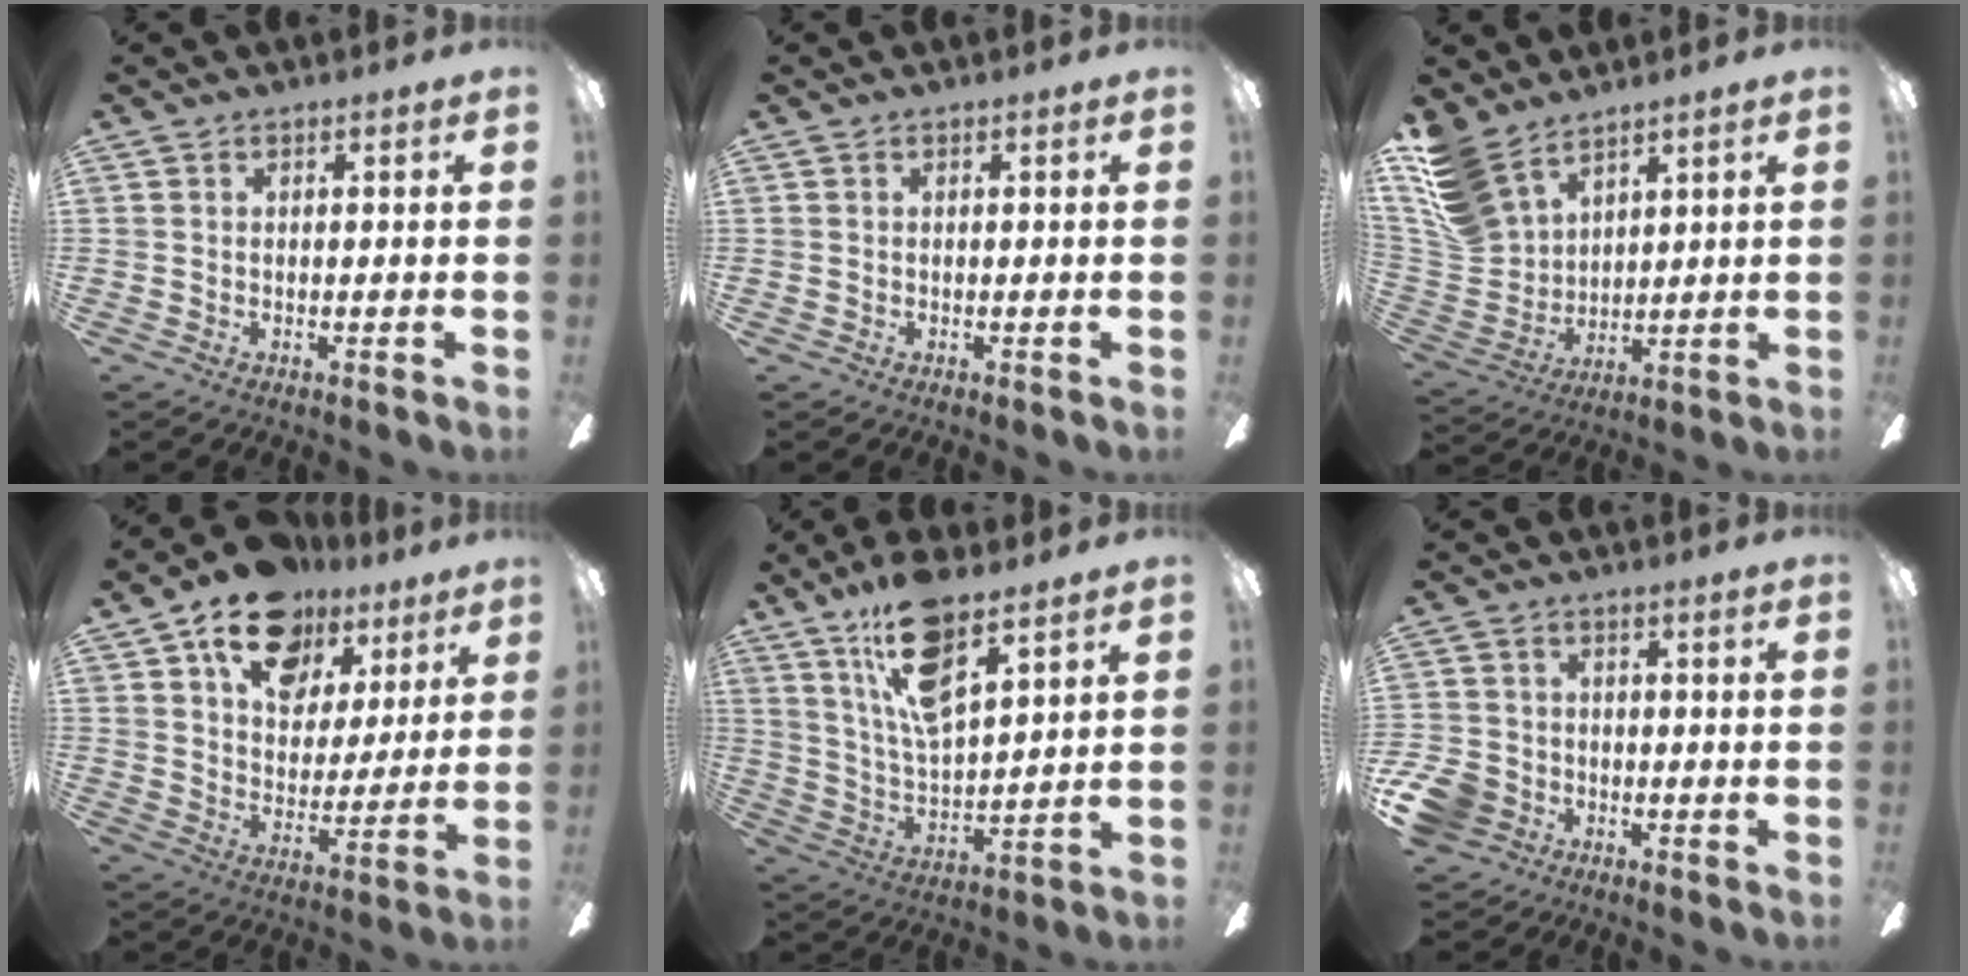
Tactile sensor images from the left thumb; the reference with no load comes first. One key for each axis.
{"total": 0.0}
{"total": 14.1, "fx": 10.4, "fy": 7.7, "fz": 5.7, "tx": -0.157, "ty": -0.043, "tz": 0.205}
{"total": 17.3, "fx": 11.1, "fy": 10.7, "fz": 7.8, "tx": -0.122, "ty": -0.058, "tz": 0.202}
{"total": 15.3, "fx": 10.1, "fy": 5.2, "fz": 10.3, "tx": -0.194, "ty": -0.030, "tz": 0.177}
{"total": 7.2, "fx": -3.4, "fy": 5.6, "fz": 3.0, "tx": -0.084, "ty": 0.025, "tz": -0.066}